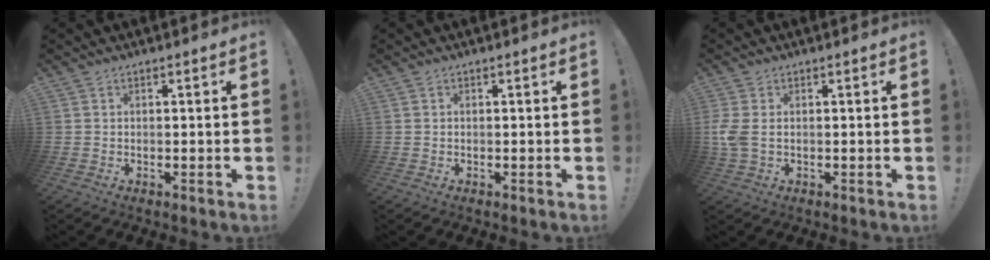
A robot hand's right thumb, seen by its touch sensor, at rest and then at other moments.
{"total": 0.0}
{"total": 4.5, "force": [0.2, 2.8, 3.6], "torque": [-0.079, 0.000, 0.003]}